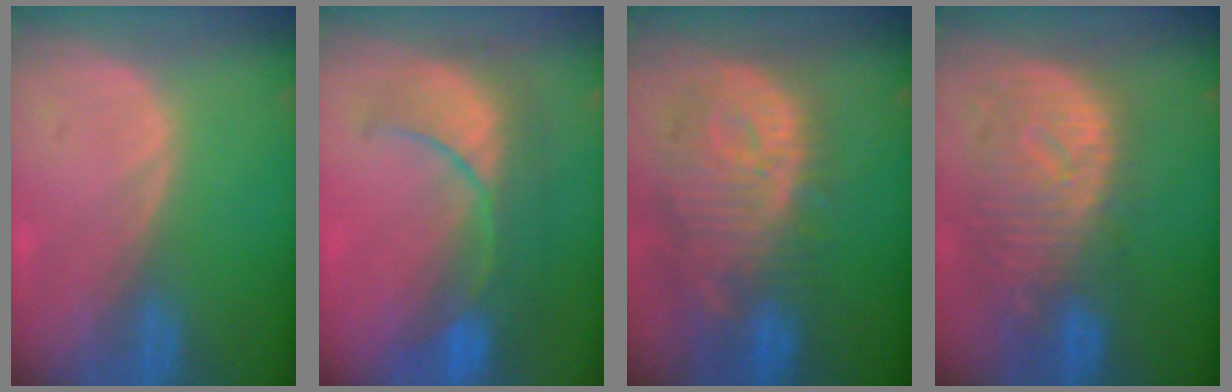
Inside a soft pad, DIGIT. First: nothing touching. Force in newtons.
{"total": 9.5, "press": 8.9, "slide": 3.3}
{"total": 12.9, "press": 11.3, "slide": 6.2}
{"total": 10.8, "press": 9.6, "slide": 4.9}